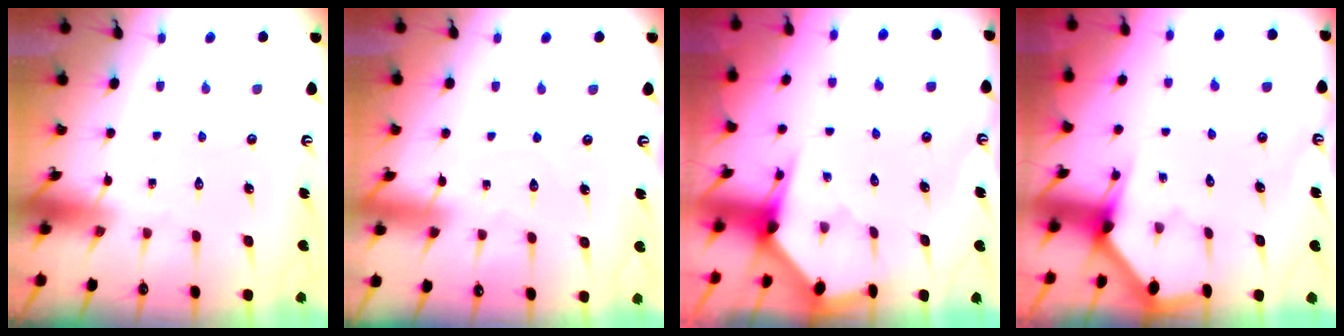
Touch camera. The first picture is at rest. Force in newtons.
{"total": 2.8, "press": 2.7, "slide": 0.4}
{"total": 3.2, "press": 3.2, "slide": 0.1}
{"total": 2.9, "press": 2.9, "slide": 0.2}